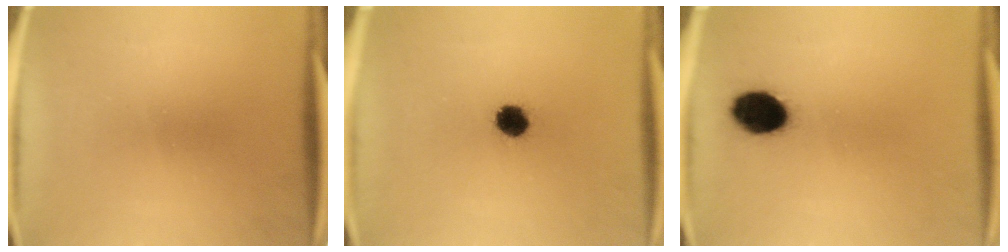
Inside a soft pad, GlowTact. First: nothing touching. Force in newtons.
{"total": 5.8}
{"total": 9.4}